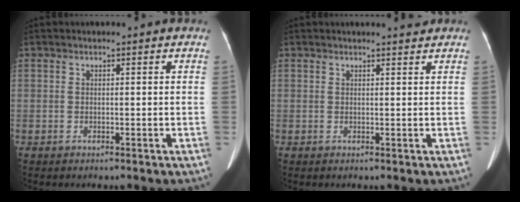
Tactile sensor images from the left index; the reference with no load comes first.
{"total": 1.6, "force": [1.5, -0.1, 0.3], "torque": [-0.006, -0.001, 0.020]}